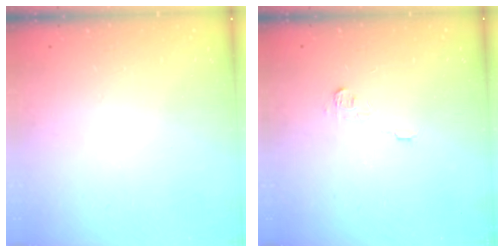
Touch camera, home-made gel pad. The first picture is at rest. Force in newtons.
{"total": 3.5, "press": 3.5, "slide": 0.2}